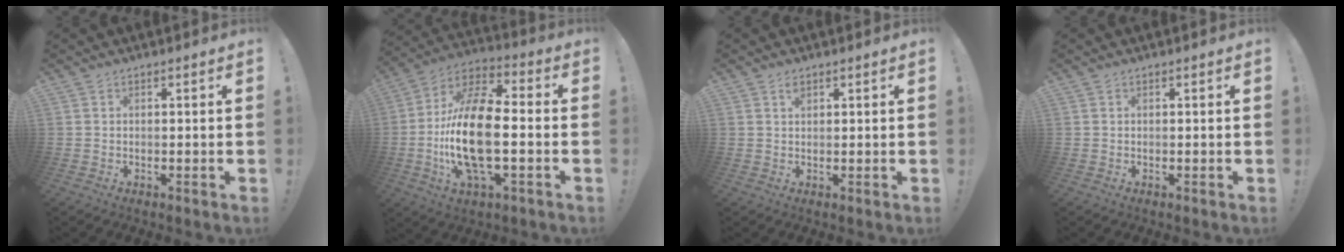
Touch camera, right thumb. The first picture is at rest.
{"total": 20.7, "force": [-3.1, 9.0, 18.4], "torque": [-0.366, 0.011, -0.052]}
{"total": 1.5, "force": [1.0, 0.8, 0.8], "torque": [-0.003, -0.006, 0.015]}
{"total": 0.0}